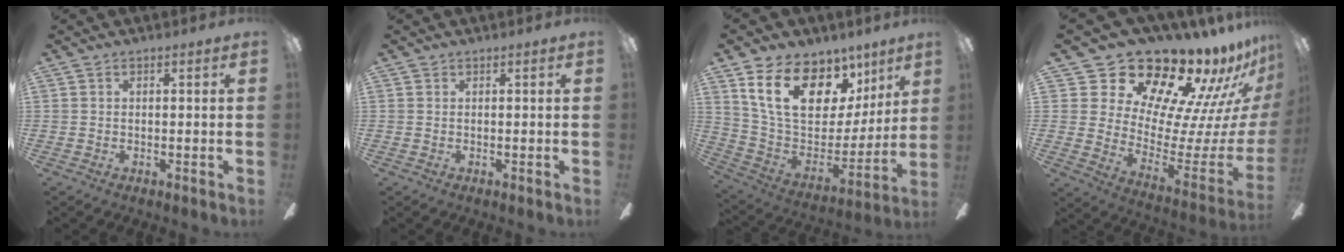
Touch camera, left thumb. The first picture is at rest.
{"total": 0.0}
{"total": 20.4, "force": [11.8, 12.3, 11.3], "torque": [-0.199, -0.060, 0.216]}
{"total": 22.3, "force": [18.9, 8.9, 7.7], "torque": [-0.123, -0.156, 0.343]}